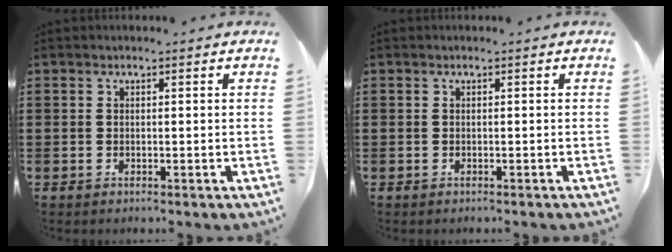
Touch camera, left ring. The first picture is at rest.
{"total": 0.0}